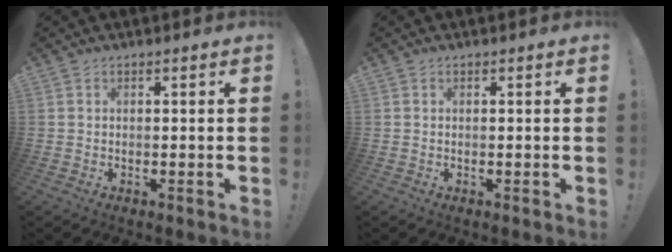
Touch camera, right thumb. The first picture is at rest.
{"total": 0.0}